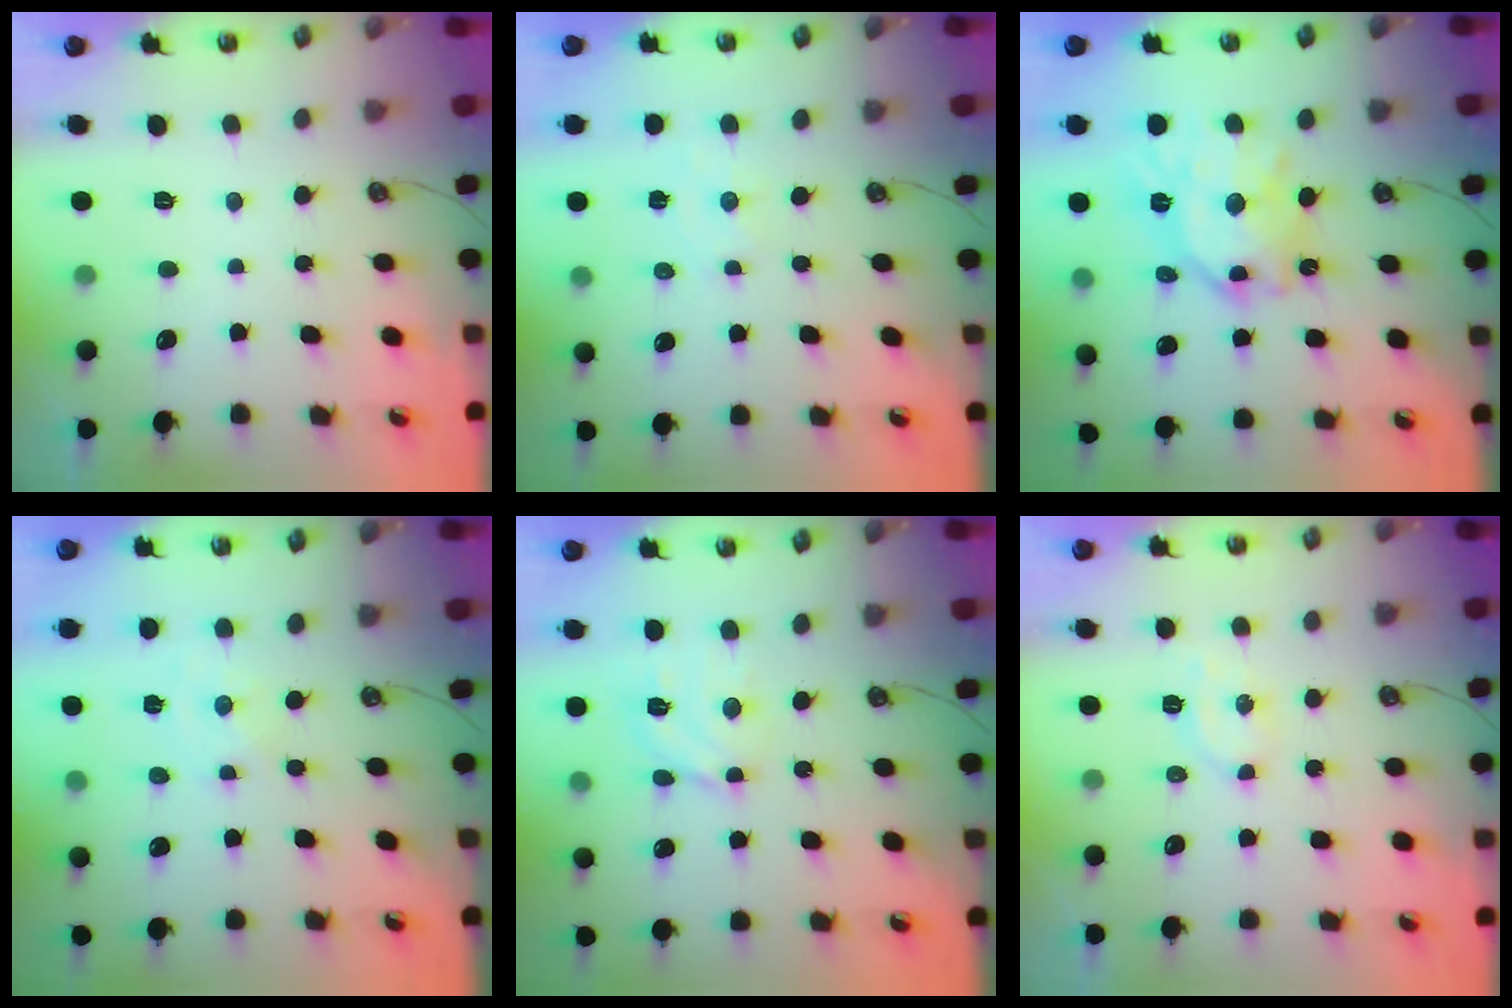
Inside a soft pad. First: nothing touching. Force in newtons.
{"total": 2.5, "press": 2.5, "slide": 0.4}
{"total": 17.7, "press": 17.6, "slide": 1.7}
{"total": 0.0}
{"total": 9.7, "press": 9.6, "slide": 1.0}
{"total": 4.0, "press": 3.9, "slide": 0.7}